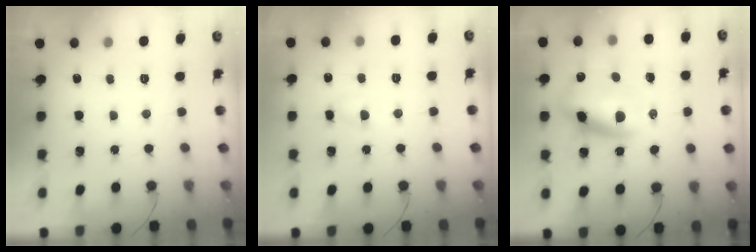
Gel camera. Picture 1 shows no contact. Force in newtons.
{"total": 3.6, "press": 3.5, "slide": 1.1}
{"total": 12.0, "press": 11.7, "slide": 2.6}